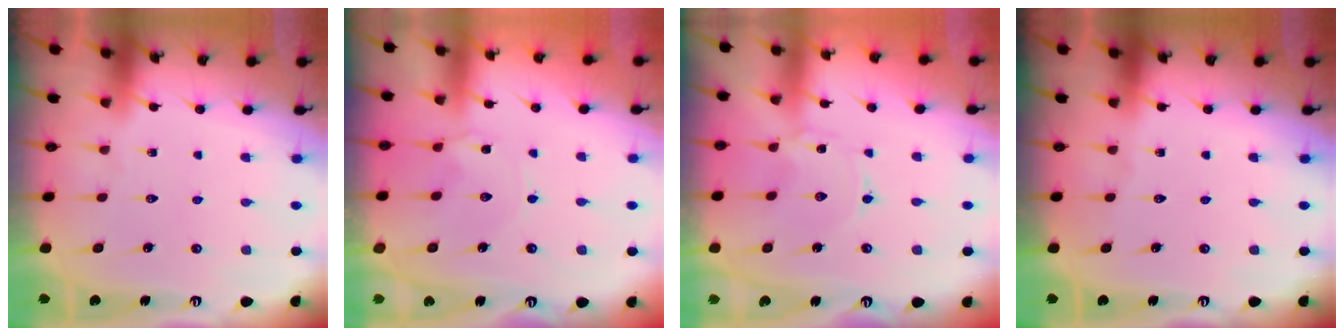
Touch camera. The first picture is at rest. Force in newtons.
{"total": 1.8, "press": 1.8, "slide": 0.3}
{"total": 0.0}
{"total": 0.0}